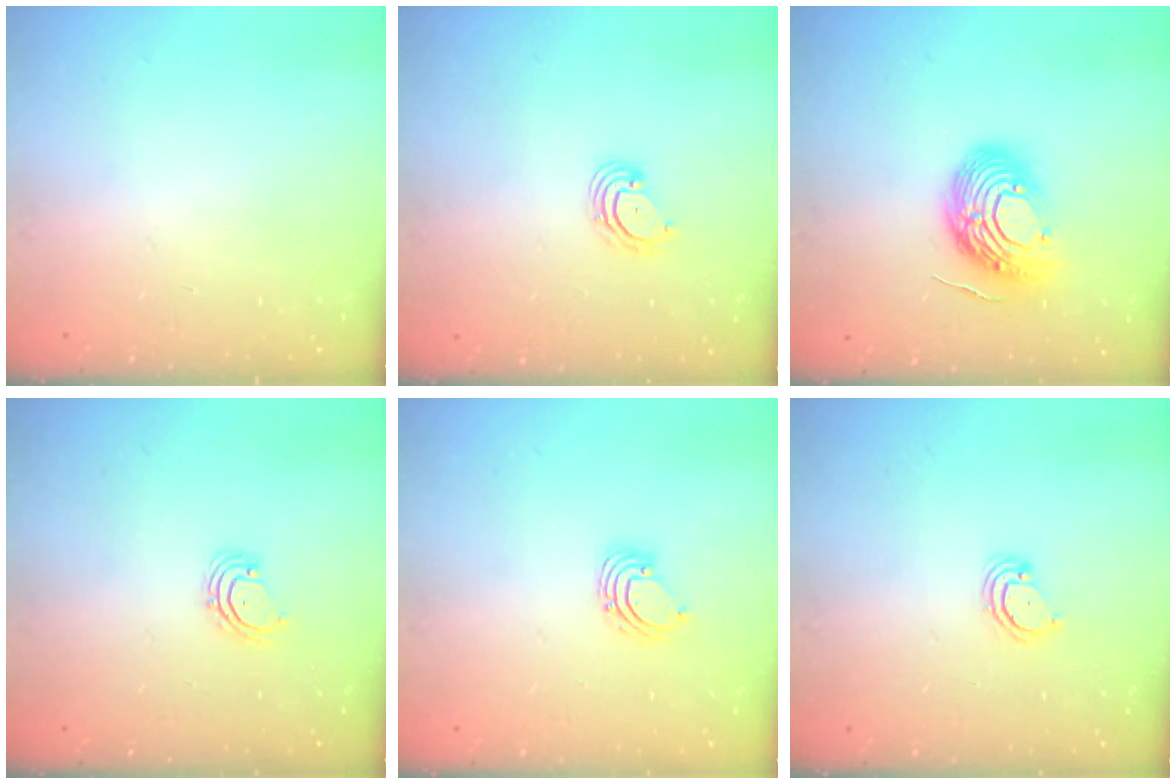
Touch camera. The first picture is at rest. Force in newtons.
{"total": 3.5, "press": 3.5, "slide": 0.4}
{"total": 15.9, "press": 15.9, "slide": 1.3}
{"total": 2.8, "press": 2.8, "slide": 0.2}
{"total": 2.2, "press": 2.2, "slide": 0.2}
{"total": 2.9, "press": 2.9, "slide": 0.3}